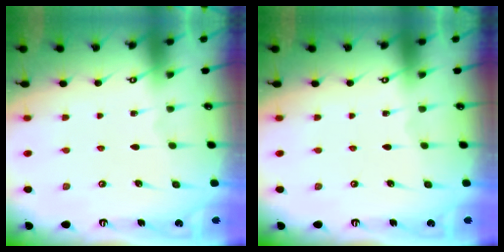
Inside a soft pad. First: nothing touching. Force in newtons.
{"total": 0.0}